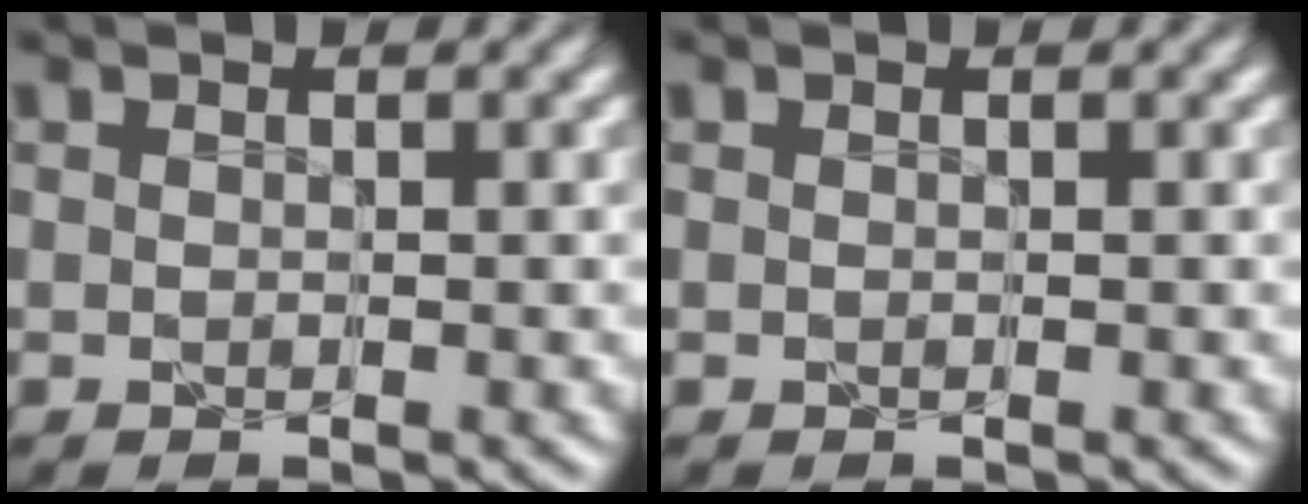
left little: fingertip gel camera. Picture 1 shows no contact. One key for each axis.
{"total": 0.0}